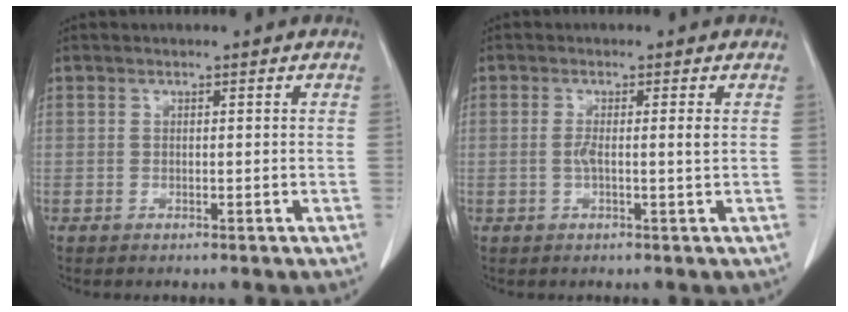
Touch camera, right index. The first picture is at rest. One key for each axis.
{"total": 2.4, "fx": 0.0, "fy": -0.2, "fz": 2.4, "tx": -0.046, "ty": 0.000, "tz": -0.001}